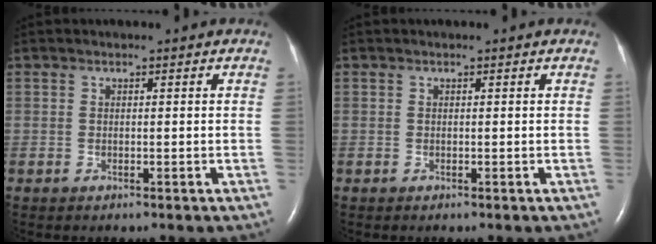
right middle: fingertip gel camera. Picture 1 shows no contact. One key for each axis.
{"total": 0.0}